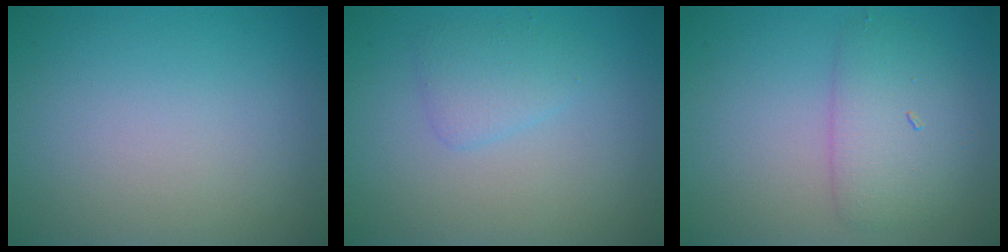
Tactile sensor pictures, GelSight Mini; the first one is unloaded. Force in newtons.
{"total": 1.8, "press": 1.8, "slide": 0.1}
{"total": 3.5, "press": 3.5, "slide": 0.1}